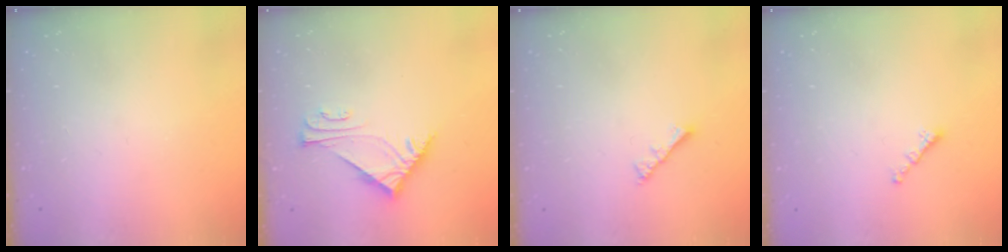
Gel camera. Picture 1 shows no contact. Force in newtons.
{"total": 6.0, "press": 5.9, "slide": 1.2}
{"total": 2.8, "press": 2.8, "slide": 0.6}
{"total": 0.7, "press": 0.6, "slide": 0.4}